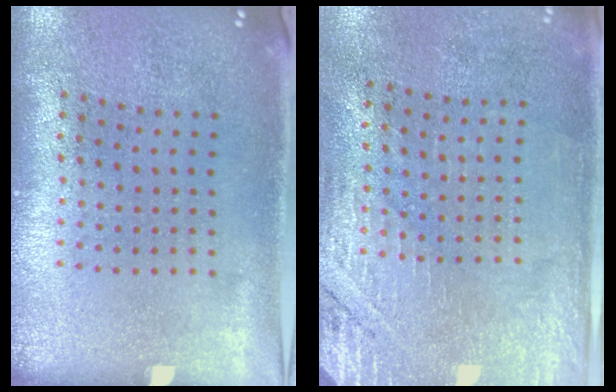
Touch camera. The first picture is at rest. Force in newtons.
{"total": 2.7, "press": 2.5, "slide": 1.1}